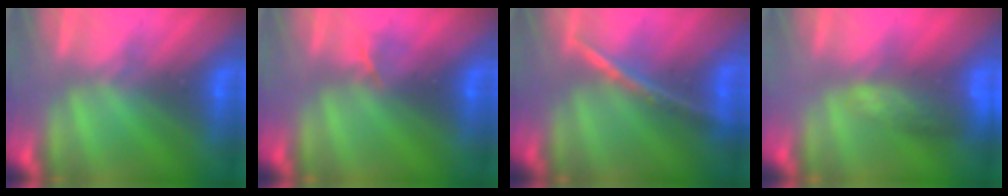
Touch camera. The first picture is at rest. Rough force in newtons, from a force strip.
{"total": 2.2}
{"total": 1.9}
{"total": 8.9}